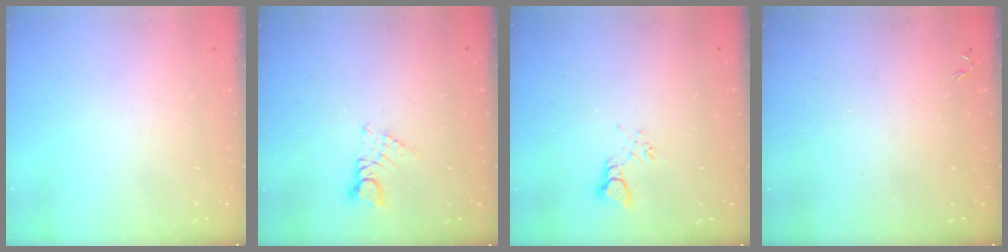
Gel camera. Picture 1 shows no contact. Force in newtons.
{"total": 3.1, "press": 3.1, "slide": 0.2}
{"total": 2.8, "press": 2.8, "slide": 0.5}
{"total": 0.0}